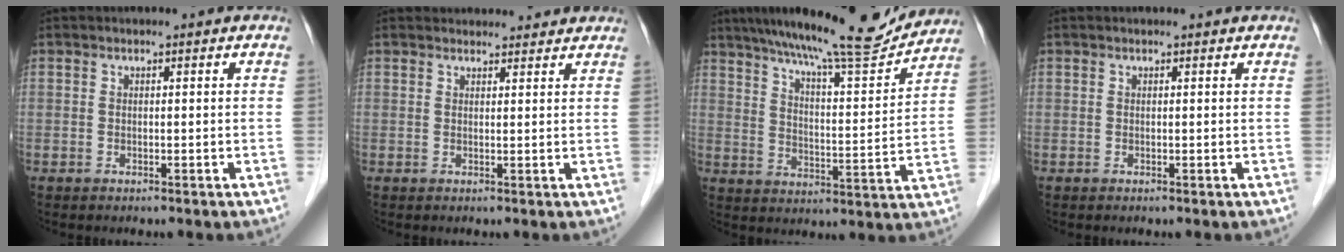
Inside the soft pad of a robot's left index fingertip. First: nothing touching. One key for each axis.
{"total": 6.2, "fx": 6.0, "fy": 1.5, "fz": 0.8, "tx": -0.001, "ty": 0.023, "tz": 0.065}
{"total": 16.3, "fx": 14.7, "fy": 0.7, "fz": 7.0, "tx": -0.114, "ty": -0.005, "tz": 0.219}
{"total": 1.2, "fx": 1.2, "fy": 0.2, "fz": 0.3, "tx": -0.010, "ty": 0.009, "tz": 0.012}